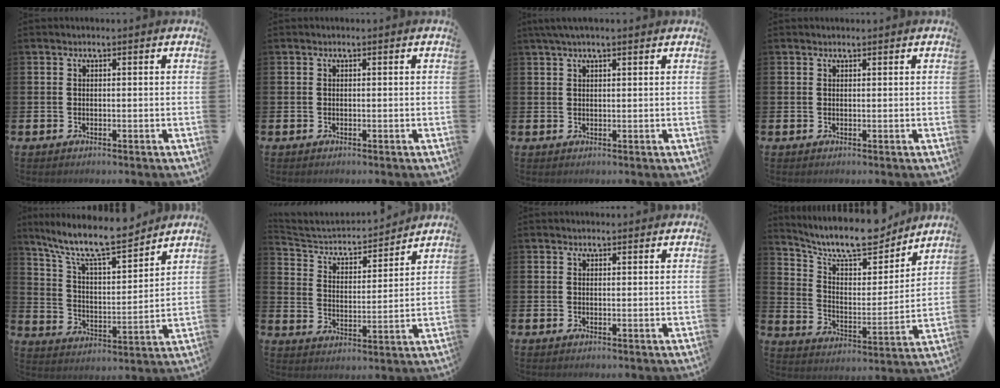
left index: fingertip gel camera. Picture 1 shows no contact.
{"total": 0.0}
{"total": 2.5, "force": [1.8, 0.5, 1.6], "torque": [-0.034, 0.006, 0.033]}
{"total": 0.0}
{"total": 11.0, "force": [9.7, 1.9, 4.9], "torque": [-0.122, -0.062, 0.167]}
{"total": 4.6, "force": [4.3, 1.4, 0.9], "torque": [-0.051, -0.039, 0.066]}
{"total": 0.7, "force": [0.7, 0.3, 0.1], "torque": [0.008, 0.000, 0.010]}
{"total": 11.5, "force": [10.2, 2.8, 4.5], "torque": [-0.117, -0.063, 0.179]}